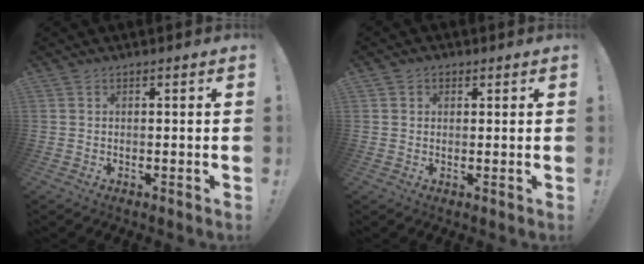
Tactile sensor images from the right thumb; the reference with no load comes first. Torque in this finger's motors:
{"motor_torque": [-0.42, 0.01, -0.07, 0.08, 0.10]}